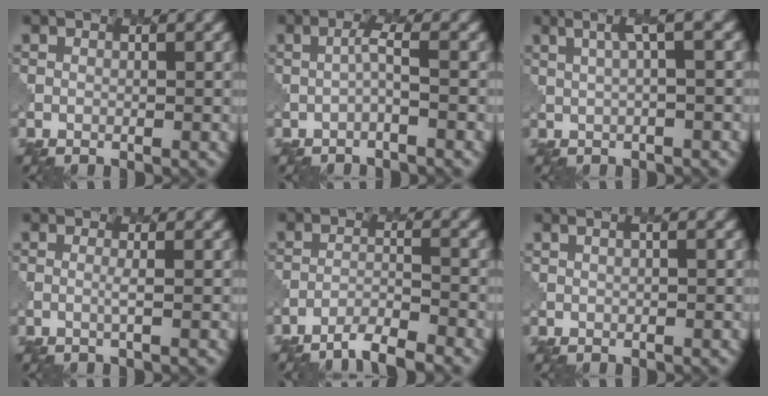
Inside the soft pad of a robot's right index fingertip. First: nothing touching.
{"total": 1.2, "force": [-0.2, 0.0, 1.2], "torque": [-0.025, 0.006, -0.006]}
{"total": 3.7, "force": [1.3, 0.7, 3.4], "torque": [-0.045, 0.014, 0.024]}
{"total": 0.8, "force": [0.3, 0.1, 0.7], "torque": [-0.011, -0.001, 0.000]}
{"total": 3.5, "force": [-3.0, 0.4, 1.7], "torque": [-0.023, 0.002, -0.058]}
{"total": 1.6, "force": [0.7, 0.5, 1.3], "torque": [-0.012, -0.001, 0.010]}